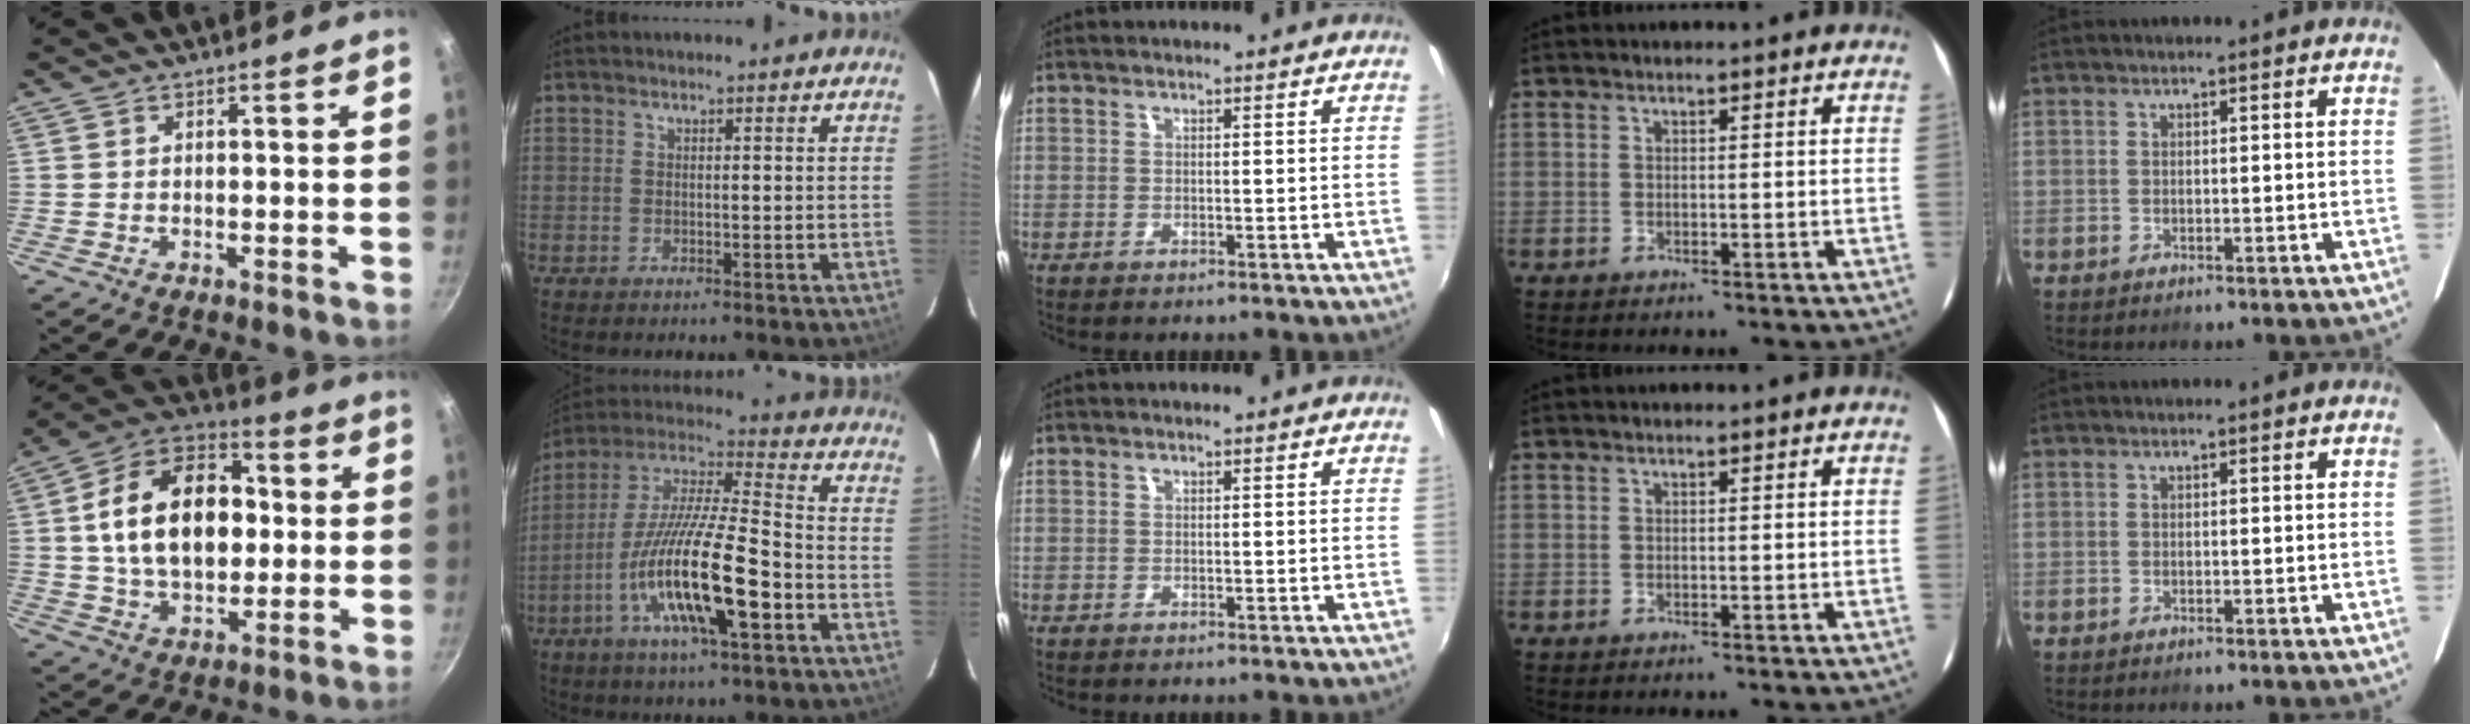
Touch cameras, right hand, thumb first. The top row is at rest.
{"thumb": {"total": 20.6, "force": [1.7, 13.7, 15.4], "torque": [-0.224, 0.025, 0.019]}, "index": {"total": 19.9, "force": [-7.6, 3.7, 18.0], "torque": [-0.341, -0.024, -0.146]}}